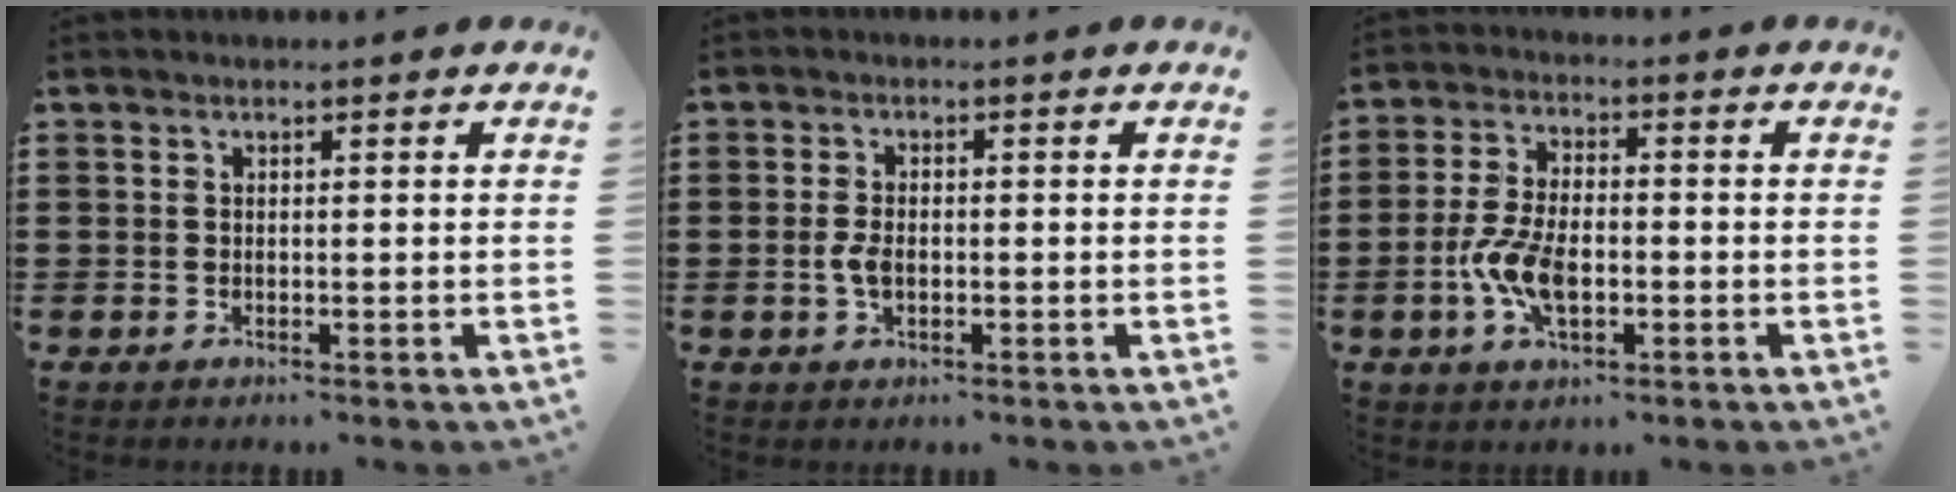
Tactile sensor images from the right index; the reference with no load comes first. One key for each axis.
{"total": 2.9, "fx": -0.5, "fy": 1.4, "fz": 2.5, "tx": -0.062, "ty": -0.006, "tz": -0.011}
{"total": 7.4, "fx": -2.0, "fy": 3.6, "fz": 6.2, "tx": -0.146, "ty": -0.004, "tz": -0.042}